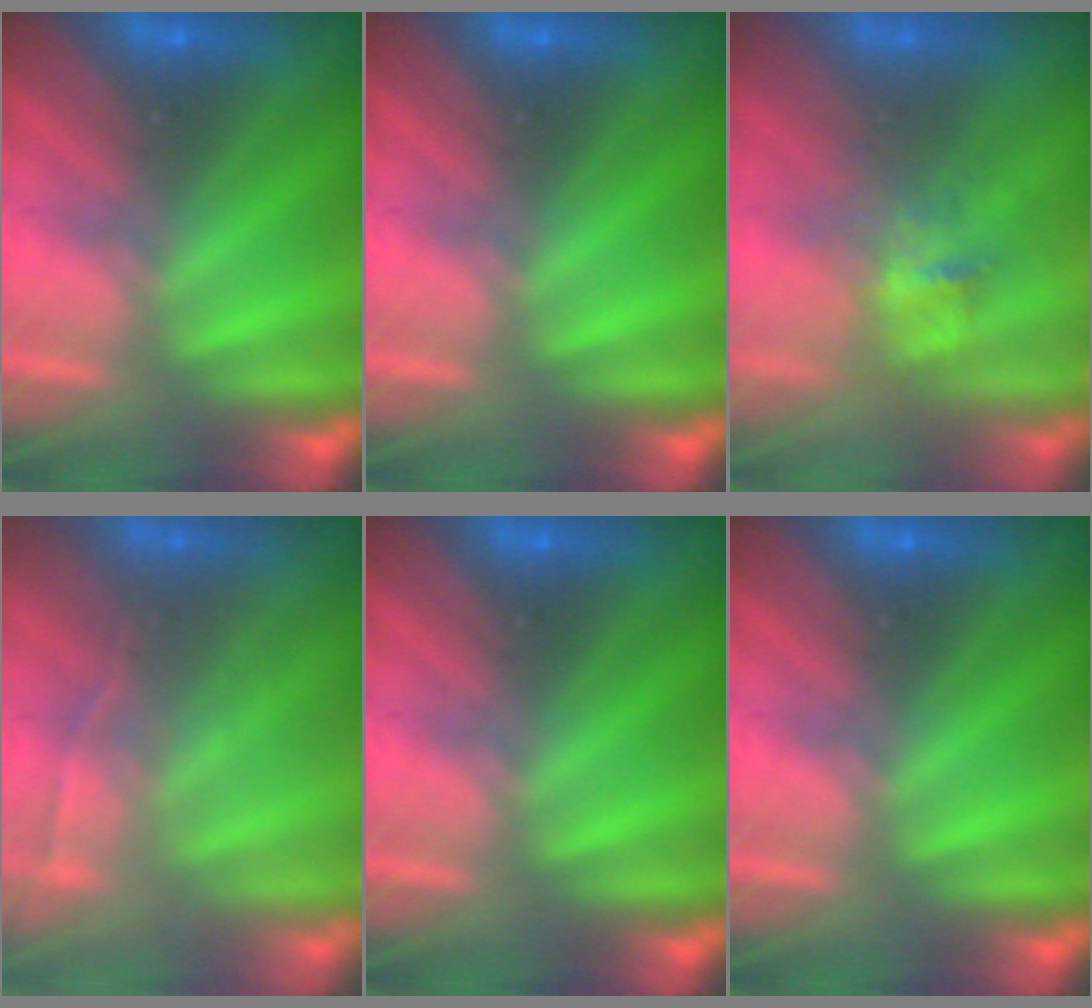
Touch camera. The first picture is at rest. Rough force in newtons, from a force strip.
{"total": 0.0}
{"total": 2.8}
{"total": 1.9}
{"total": 0.0}
{"total": 0.0}